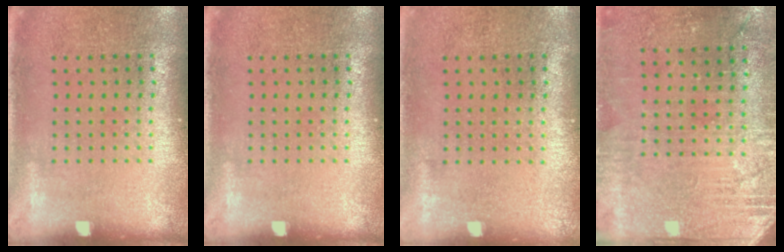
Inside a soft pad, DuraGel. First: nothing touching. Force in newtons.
{"total": 0.0}
{"total": 0.0}
{"total": 2.9, "press": 2.7, "slide": 1.1}